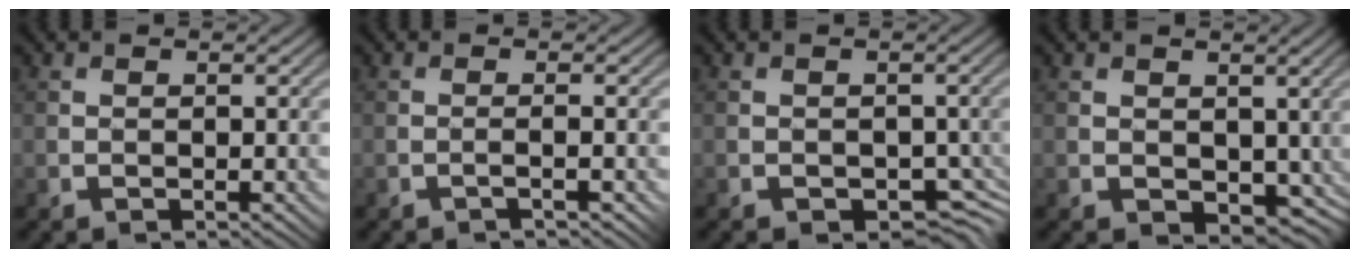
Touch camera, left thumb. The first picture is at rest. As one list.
[{"total": 1.0, "force": [-0.4, -0.6, 0.7], "torque": [-0.012, 0.010, -0.015]}, {"total": 2.4, "force": [-1.3, 1.6, 1.3], "torque": [-0.023, -0.011, -0.021]}, {"total": 3.7, "force": [0.3, 2.9, 2.2], "torque": [-0.050, -0.018, 0.010]}]